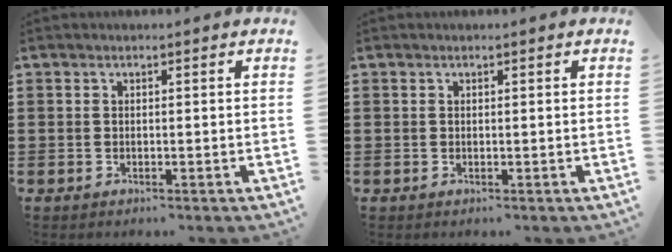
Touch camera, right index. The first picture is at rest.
{"total": 0.0}